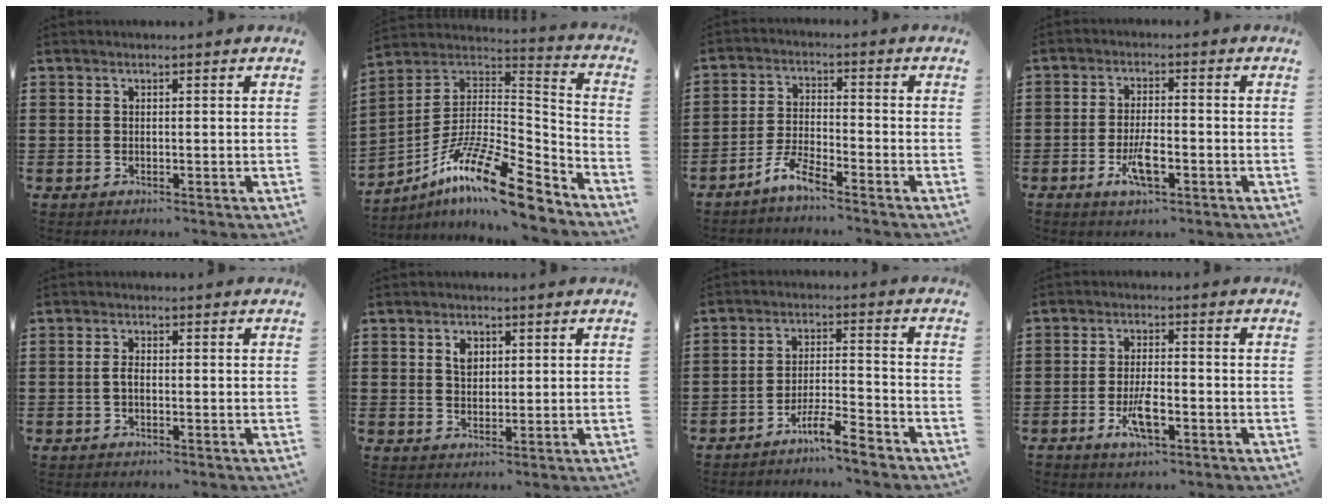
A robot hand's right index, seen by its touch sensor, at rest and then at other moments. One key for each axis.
{"total": 15.7, "fx": -10.7, "fy": 3.2, "fz": 11.0, "tx": -0.205, "ty": 0.020, "tz": -0.193}
{"total": 4.5, "fx": -3.9, "fy": 0.5, "fz": 2.2, "tx": -0.060, "ty": -0.001, "tz": -0.081}
{"total": 5.0, "fx": -2.1, "fy": 1.6, "fz": 4.2, "tx": -0.082, "ty": 0.001, "tz": -0.040}
{"total": 1.4, "fx": -0.3, "fy": 0.4, "fz": 1.3, "tx": -0.033, "ty": -0.005, "tz": -0.007}
{"total": 2.6, "fx": 1.1, "fy": 1.6, "fz": 1.7, "tx": -0.032, "ty": 0.000, "tz": 0.019}
{"total": 6.0, "fx": -5.1, "fy": 0.2, "fz": 3.1, "tx": -0.067, "ty": -0.004, "tz": -0.099}
{"total": 4.9, "fx": -2.2, "fy": 1.7, "fz": 4.0, "tx": -0.080, "ty": 0.003, "tz": -0.043}